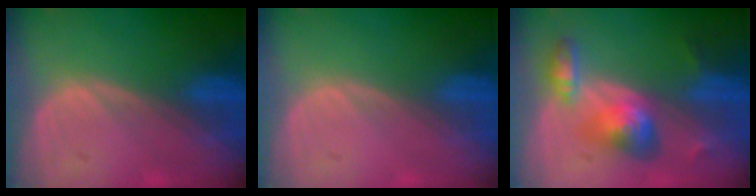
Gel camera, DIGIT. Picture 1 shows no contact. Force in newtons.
{"total": 0.0}
{"total": 6.3, "press": 5.8, "slide": 2.5}